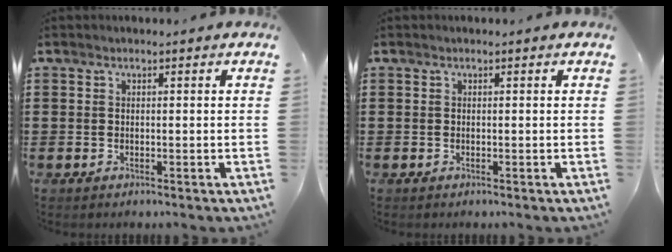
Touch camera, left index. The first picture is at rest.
{"total": 0.0}